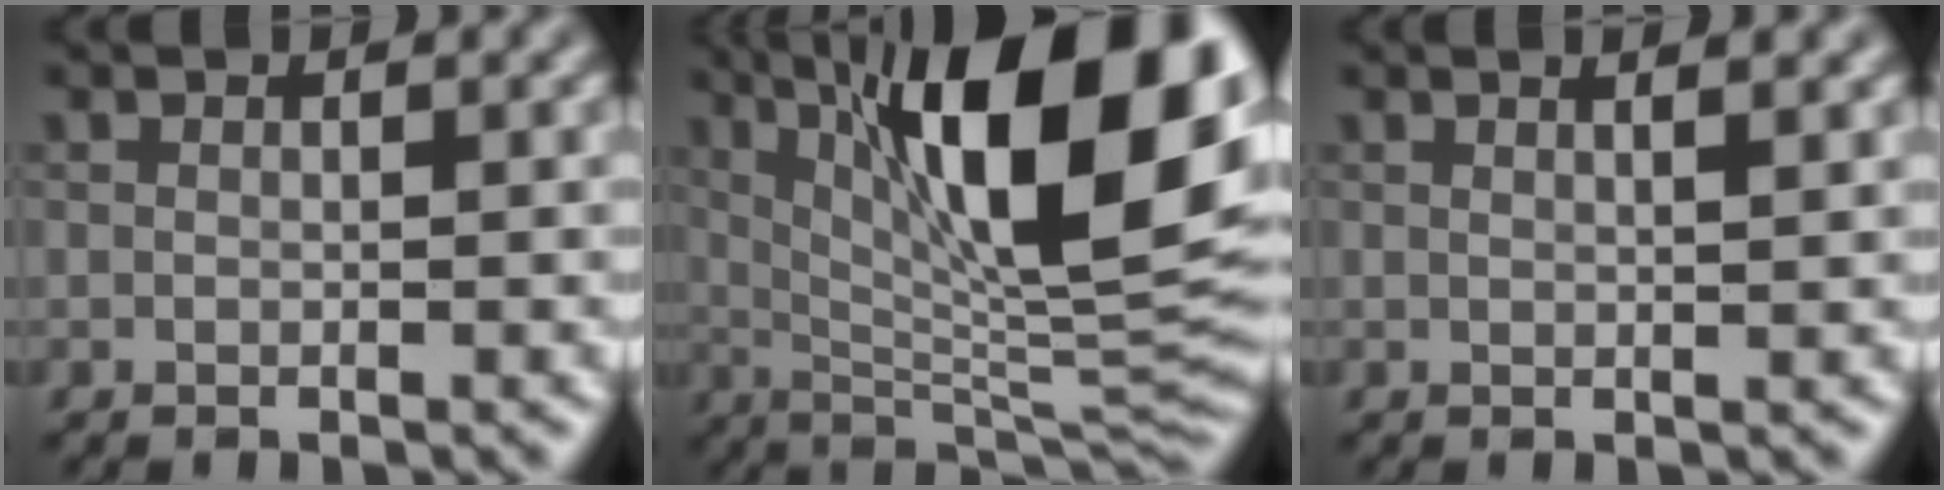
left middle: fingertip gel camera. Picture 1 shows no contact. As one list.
[{"total": 17.4, "force": [6.1, 5.2, 15.4], "torque": [-0.224, 0.009, 0.107]}, {"total": 3.0, "force": [1.6, 1.2, 2.2], "torque": [-0.007, 0.010, -0.009]}]